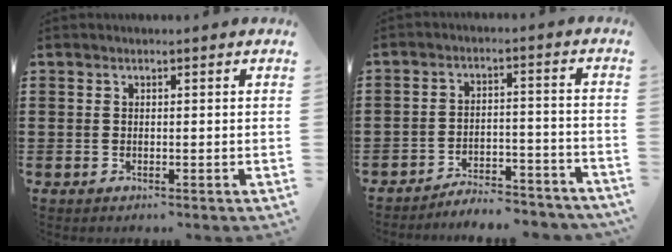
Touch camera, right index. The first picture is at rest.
{"total": 5.1, "force": [-5.0, 0.3, 0.7], "torque": [-0.015, 0.008, -0.102]}